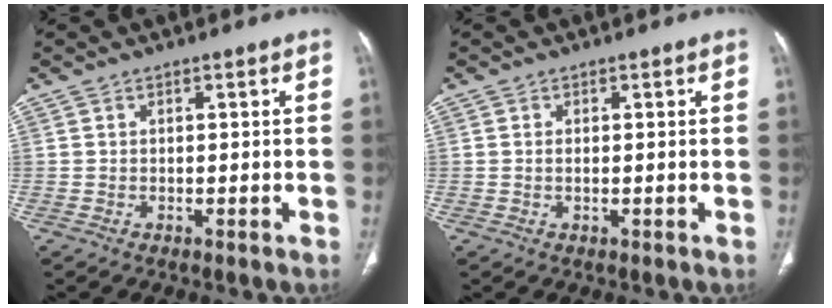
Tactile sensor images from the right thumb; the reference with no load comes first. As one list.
[{"total": 0.8, "force": [0.1, 0.3, 0.7], "torque": [-0.020, 0.001, 0.004]}]